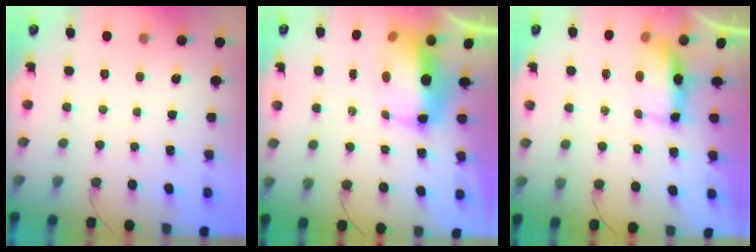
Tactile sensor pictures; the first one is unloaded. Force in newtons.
{"total": 10.2, "press": 9.9, "slide": 2.2}
{"total": 7.4, "press": 6.7, "slide": 3.1}